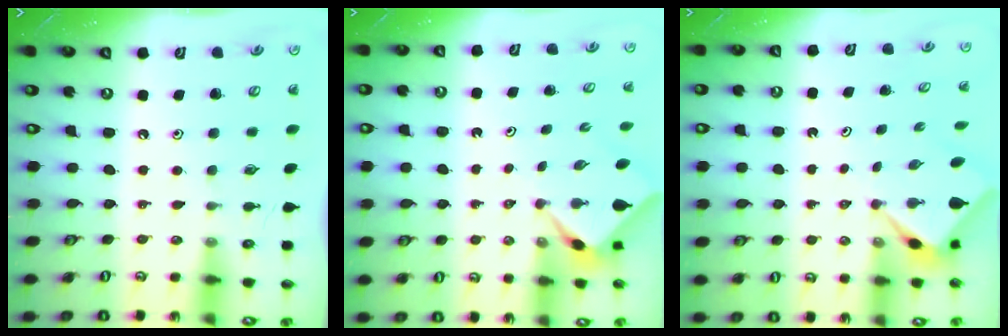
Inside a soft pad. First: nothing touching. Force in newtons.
{"total": 2.3, "press": 2.3, "slide": 0.3}
{"total": 2.7, "press": 2.7, "slide": 0.0}